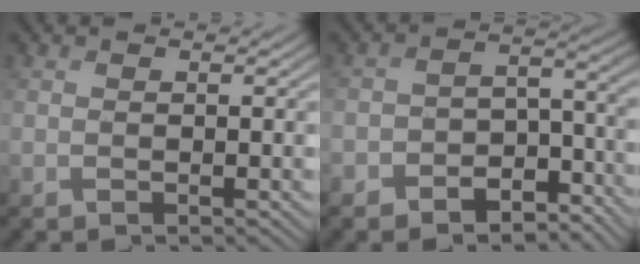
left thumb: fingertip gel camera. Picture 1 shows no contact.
{"total": 6.9, "force": [-5.0, 3.6, 3.0], "torque": [-0.048, -0.009, -0.093]}